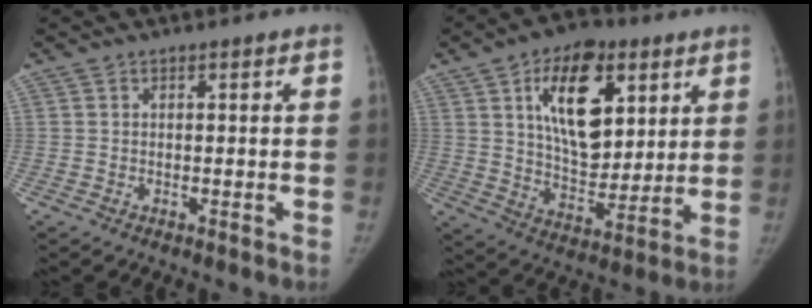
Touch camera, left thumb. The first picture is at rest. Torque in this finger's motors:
{"motor_torque": [0.39, 0.62, 0.58, 0.25, 0.11]}